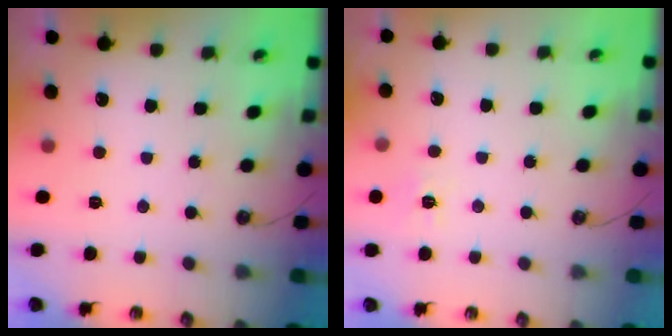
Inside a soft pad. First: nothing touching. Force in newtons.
{"total": 6.7, "press": 6.7, "slide": 0.6}